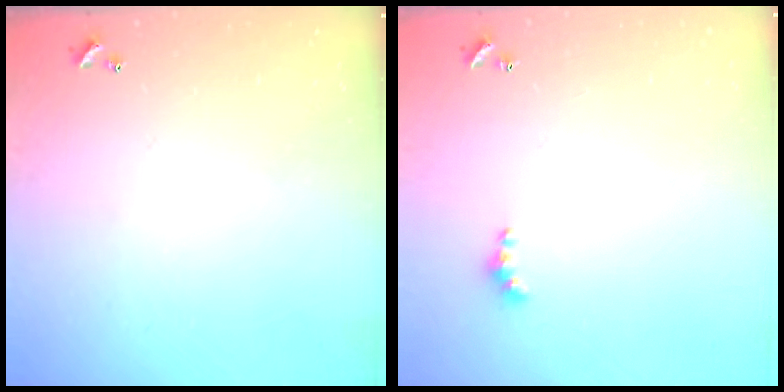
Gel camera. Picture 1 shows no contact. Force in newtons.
{"total": 2.8, "press": 2.8, "slide": 0.5}